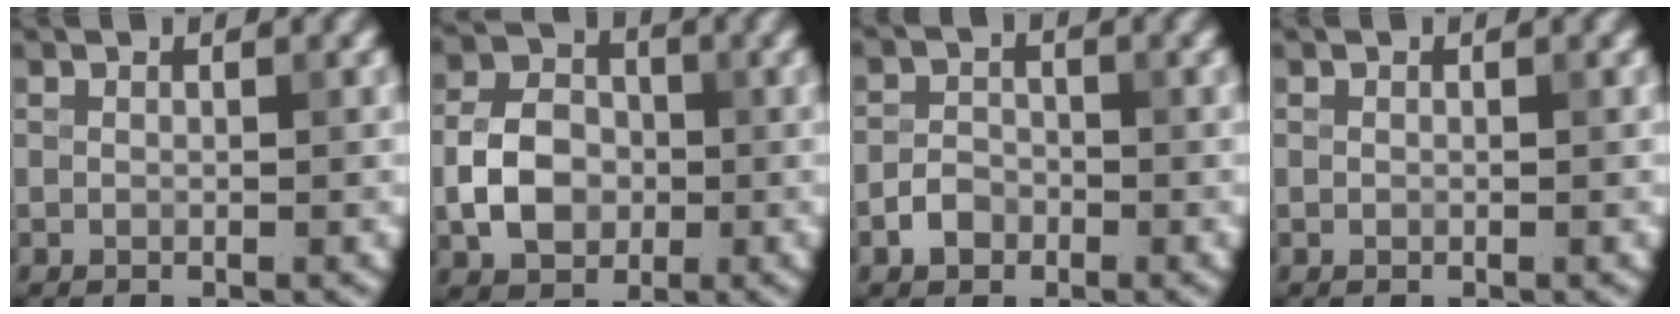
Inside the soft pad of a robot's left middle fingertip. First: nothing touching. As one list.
[{"total": 5.2, "force": [-1.0, 4.0, 3.1], "torque": [-0.059, 0.004, -0.021]}, {"total": 2.1, "force": [-1.1, 1.6, 0.9], "torque": [-0.011, 0.004, -0.025]}, {"total": 0.0}]